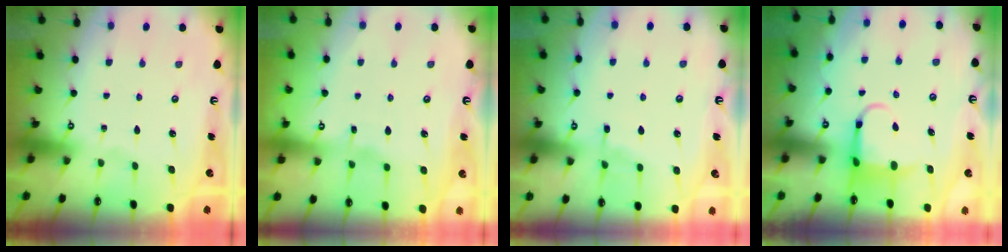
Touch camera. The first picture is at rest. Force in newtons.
{"total": 3.4, "press": 3.4, "slide": 0.5}
{"total": 4.1, "press": 4.1, "slide": 0.6}
{"total": 5.2, "press": 5.1, "slide": 1.0}